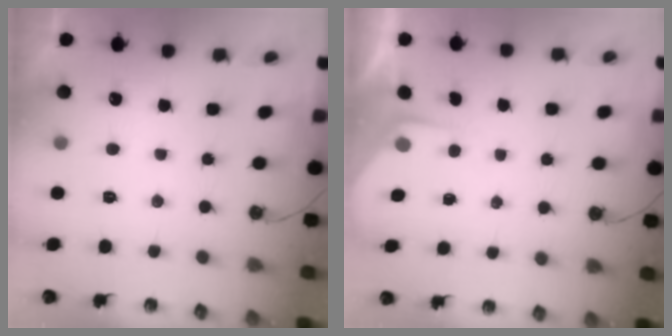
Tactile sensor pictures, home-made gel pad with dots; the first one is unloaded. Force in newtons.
{"total": 1.6, "press": 1.6, "slide": 0.3}